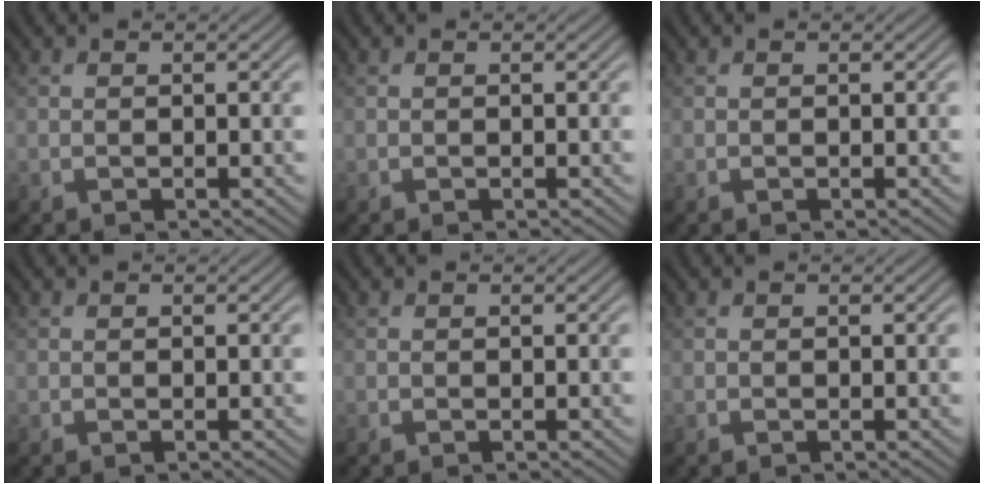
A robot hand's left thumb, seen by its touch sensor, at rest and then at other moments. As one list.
[{"total": 0.0}, {"total": 0.0}, {"total": 0.0}, {"total": 0.0}, {"total": 0.0}]